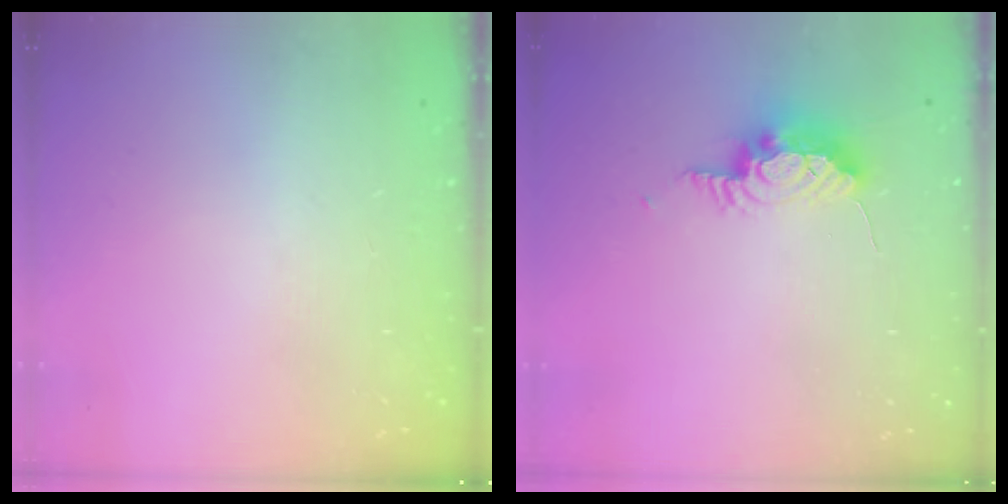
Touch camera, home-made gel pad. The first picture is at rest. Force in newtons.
{"total": 15.1, "press": 10.5, "slide": 10.8}